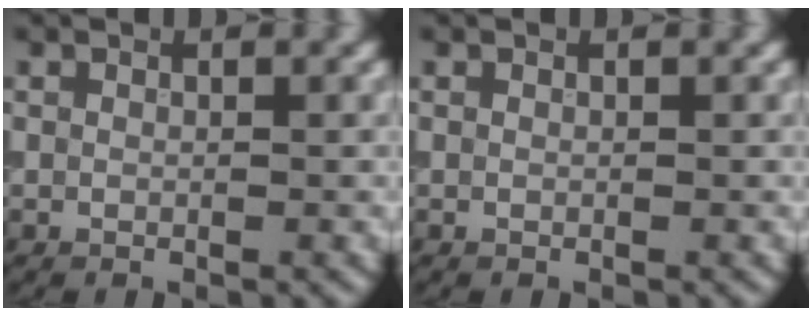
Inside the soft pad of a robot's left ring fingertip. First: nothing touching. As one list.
[{"total": 0.0}]